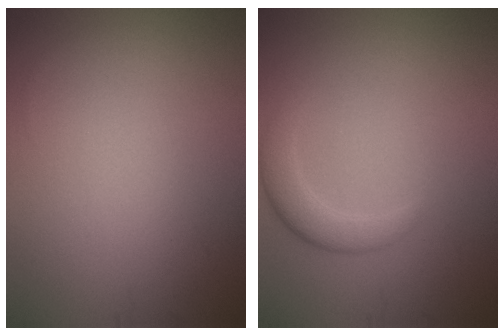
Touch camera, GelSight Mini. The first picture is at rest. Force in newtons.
{"total": 2.5, "press": 2.5, "slide": 0.2}